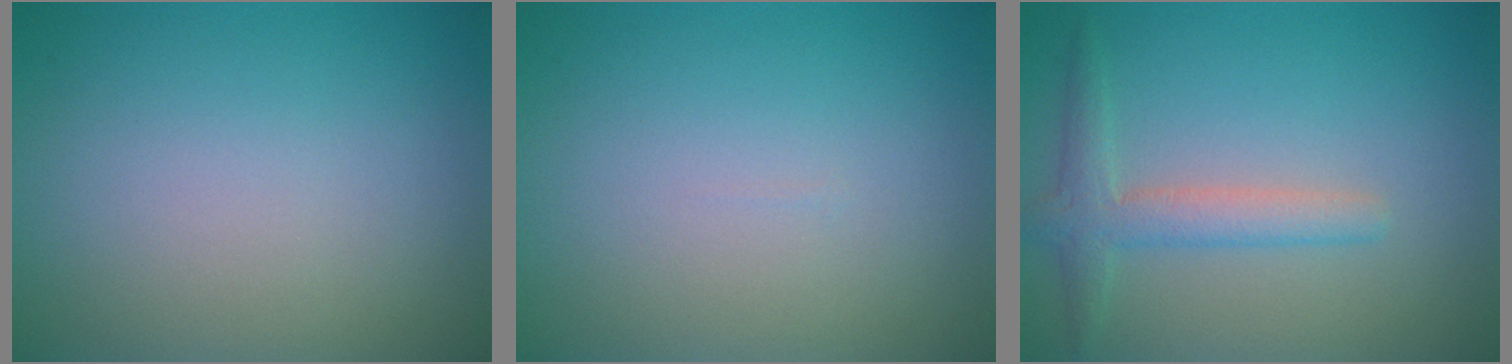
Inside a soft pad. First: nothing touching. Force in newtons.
{"total": 0.0}
{"total": 2.8, "press": 2.8, "slide": 0.1}